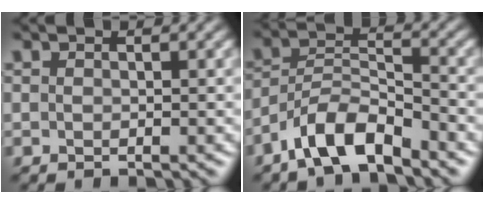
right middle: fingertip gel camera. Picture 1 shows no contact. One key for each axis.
{"total": 5.3, "fx": -4.0, "fy": 1.6, "fz": 3.1, "tx": -0.052, "ty": 0.004, "tz": -0.081}